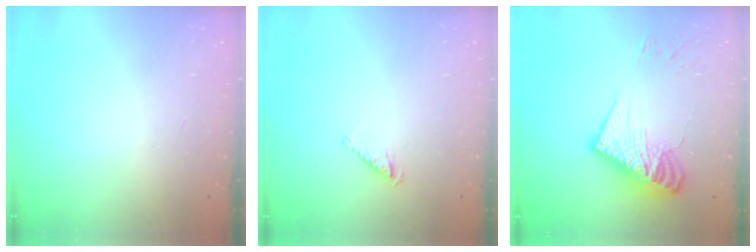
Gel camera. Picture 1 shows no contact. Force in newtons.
{"total": 2.8, "press": 2.8, "slide": 0.5}
{"total": 19.7, "press": 19.7, "slide": 1.6}